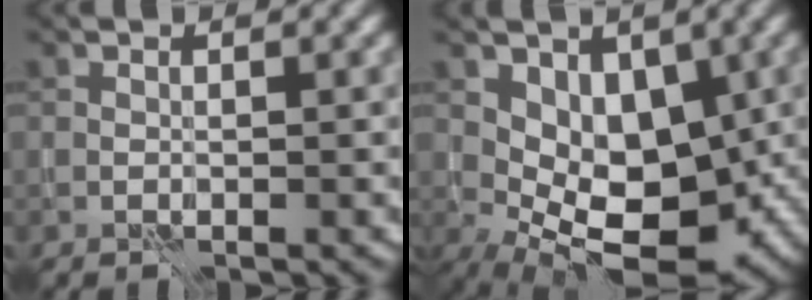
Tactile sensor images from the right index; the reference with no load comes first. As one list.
[{"total": 8.2, "force": [0.2, 5.2, 6.3], "torque": [-0.085, -0.016, 0.008]}]